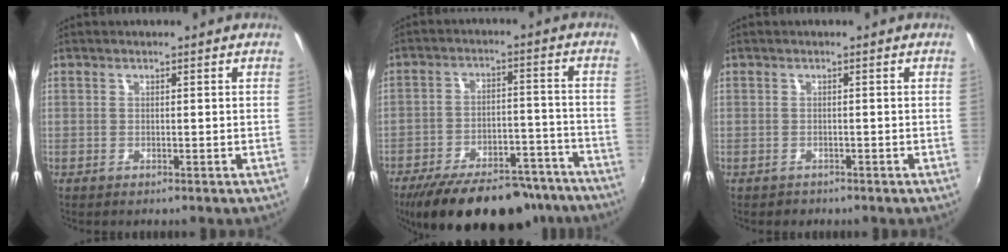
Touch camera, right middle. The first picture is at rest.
{"total": 23.8, "force": [-19.5, 8.5, 10.7], "torque": [-0.191, 0.000, -0.260]}
{"total": 1.1, "force": [-0.8, 0.7, 0.0], "torque": [-0.003, -0.001, -0.011]}